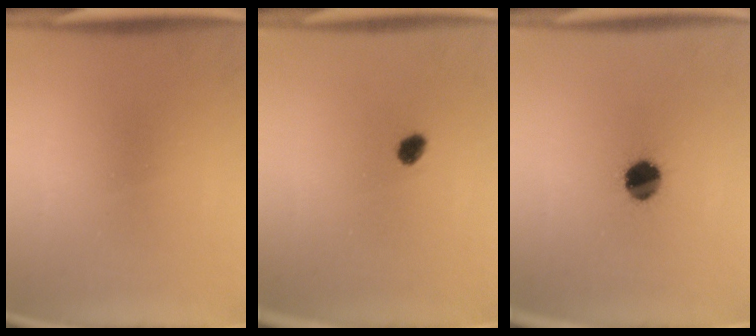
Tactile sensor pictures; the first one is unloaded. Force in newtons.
{"total": 2.2}
{"total": 8.0}